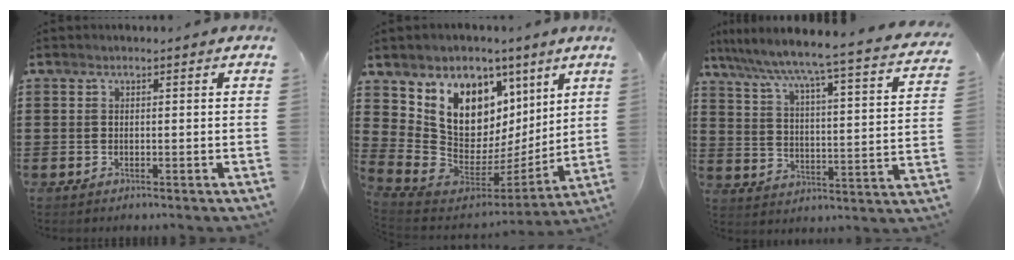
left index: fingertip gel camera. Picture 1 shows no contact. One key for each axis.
{"total": 10.3, "fx": 5.2, "fy": 7.9, "fz": 4.3, "tx": -0.110, "ty": -0.052, "tz": 0.109}
{"total": 4.7, "fx": 4.0, "fy": -1.1, "fz": 2.2, "tx": -0.064, "ty": -0.053, "tz": 0.053}